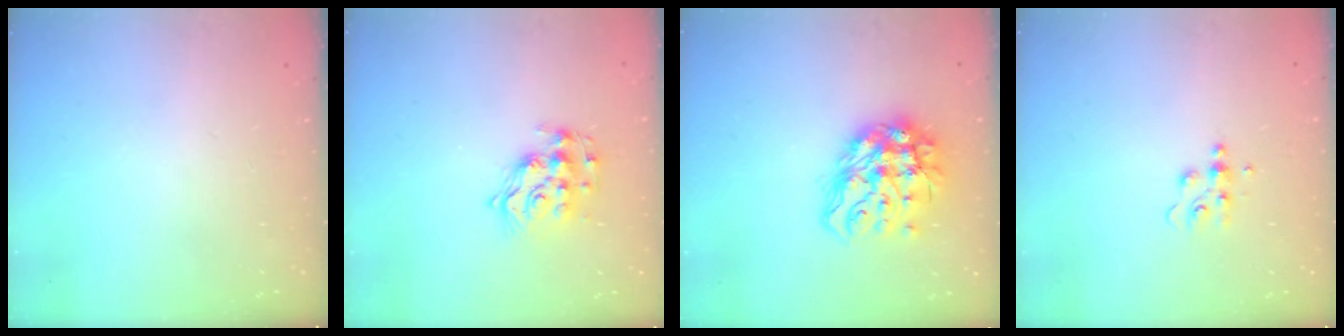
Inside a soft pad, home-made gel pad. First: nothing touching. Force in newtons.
{"total": 12.2, "press": 12.2, "slide": 0.7}
{"total": 16.2, "press": 16.1, "slide": 1.5}
{"total": 5.1, "press": 5.1, "slide": 0.5}